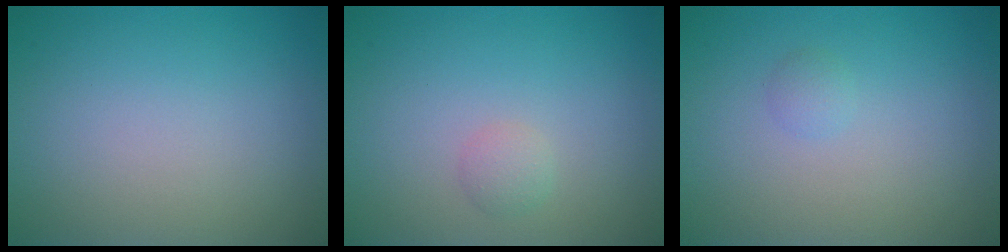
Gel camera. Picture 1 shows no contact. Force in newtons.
{"total": 1.0, "press": 1.0, "slide": 0.0}
{"total": 0.8, "press": 0.8, "slide": 0.0}